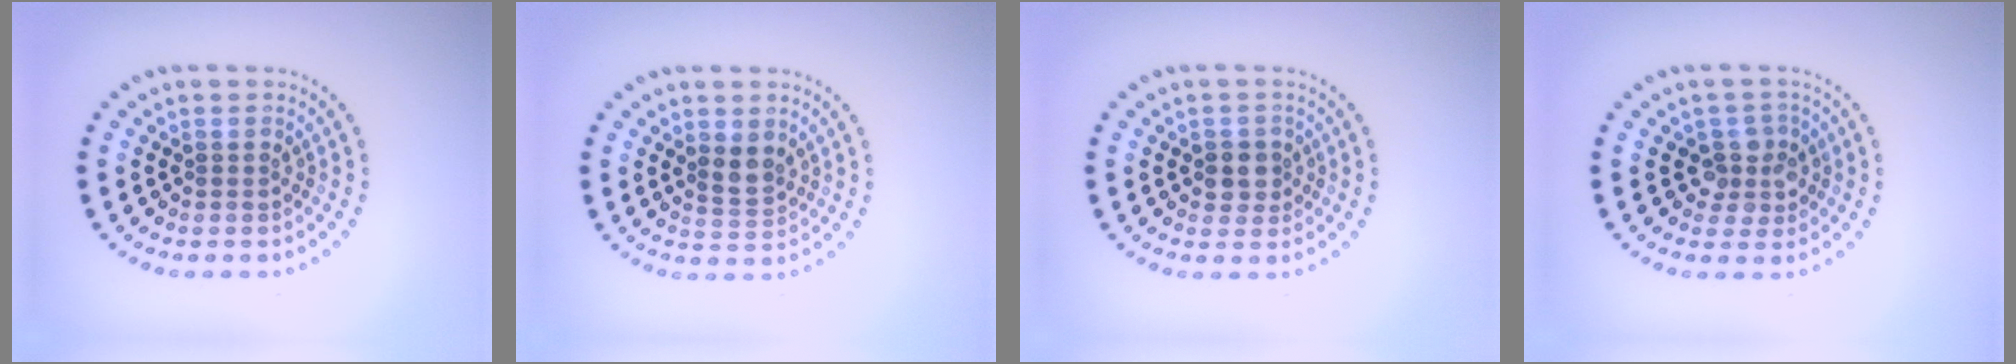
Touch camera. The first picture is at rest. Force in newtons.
{"total": 2.0, "press": 1.8, "slide": 0.9}
{"total": 2.0, "press": 1.9, "slide": 0.7}
{"total": 2.6, "press": 2.2, "slide": 1.3}